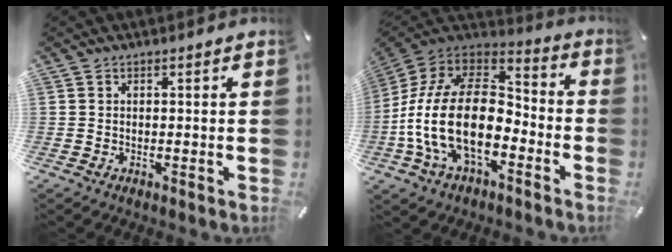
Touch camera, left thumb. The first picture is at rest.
{"total": 22.3, "force": [-6.8, 13.1, 16.7], "torque": [-0.347, 0.034, -0.109]}